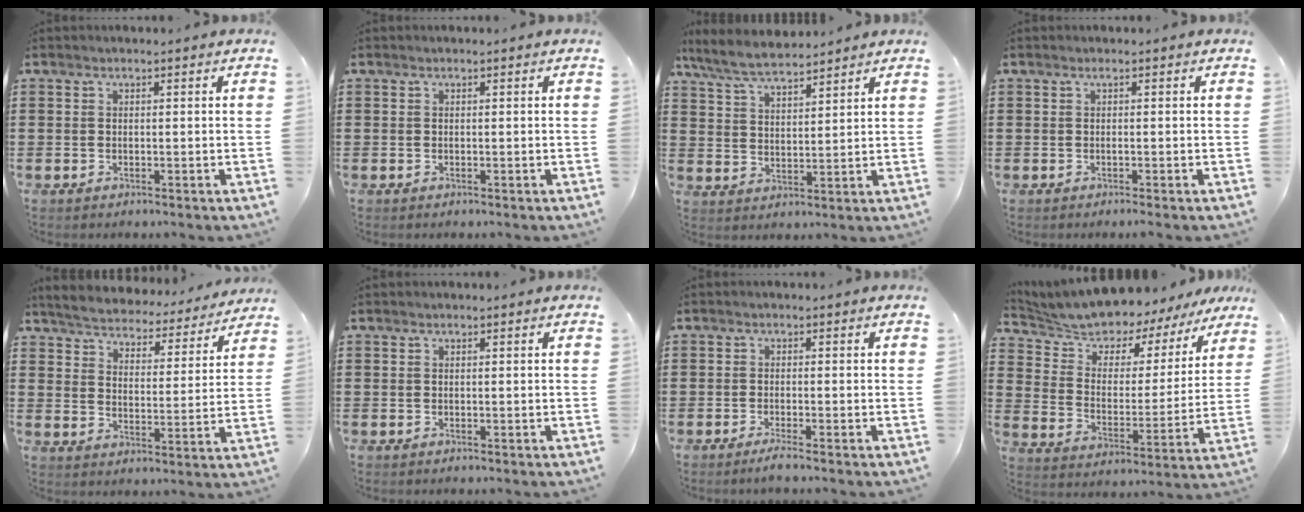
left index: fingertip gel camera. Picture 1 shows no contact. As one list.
[{"total": 0.0}, {"total": 6.6, "force": [6.0, 1.1, 2.5], "torque": [-0.069, -0.016, 0.109]}, {"total": 0.9, "force": [-0.1, -0.3, 0.8], "torque": [-0.014, -0.004, -0.003]}, {"total": 4.6, "force": [4.6, 0.0, 0.4], "torque": [-0.035, -0.039, 0.074]}, {"total": 0.0}, {"total": 1.6, "force": [-1.1, -0.2, 1.2], "torque": [-0.020, -0.002, -0.020]}, {"total": 6.4, "force": [6.3, 1.3, 0.6], "torque": [-0.052, -0.056, 0.106]}]